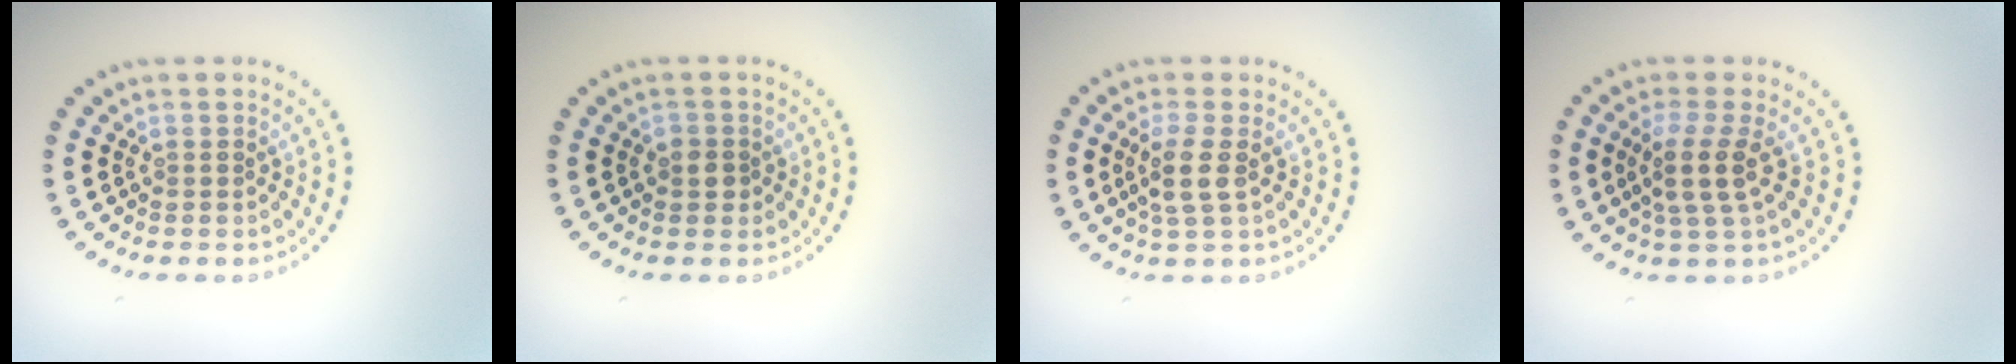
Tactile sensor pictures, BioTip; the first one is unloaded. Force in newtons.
{"total": 1.3, "press": 1.3, "slide": 0.4}
{"total": 2.4, "press": 2.0, "slide": 1.4}
{"total": 2.9, "press": 2.1, "slide": 2.0}